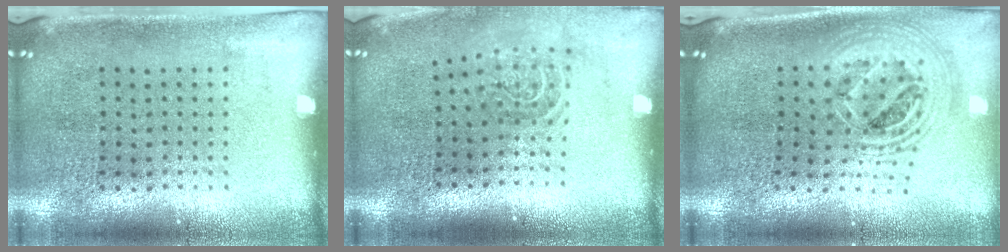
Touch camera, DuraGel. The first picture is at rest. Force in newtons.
{"total": 1.5, "press": 1.1, "slide": 1.0}
{"total": 2.2, "press": 1.8, "slide": 1.3}